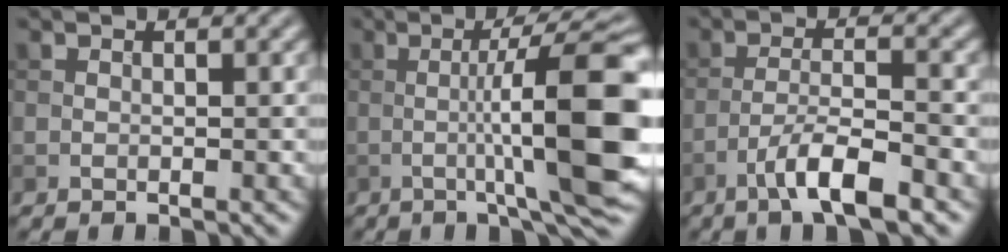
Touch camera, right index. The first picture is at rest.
{"total": 12.6, "force": [-0.7, 2.2, 12.3], "torque": [-0.165, 0.009, -0.011]}
{"total": 5.4, "force": [-3.3, 1.0, 4.2], "torque": [-0.072, 0.006, -0.064]}